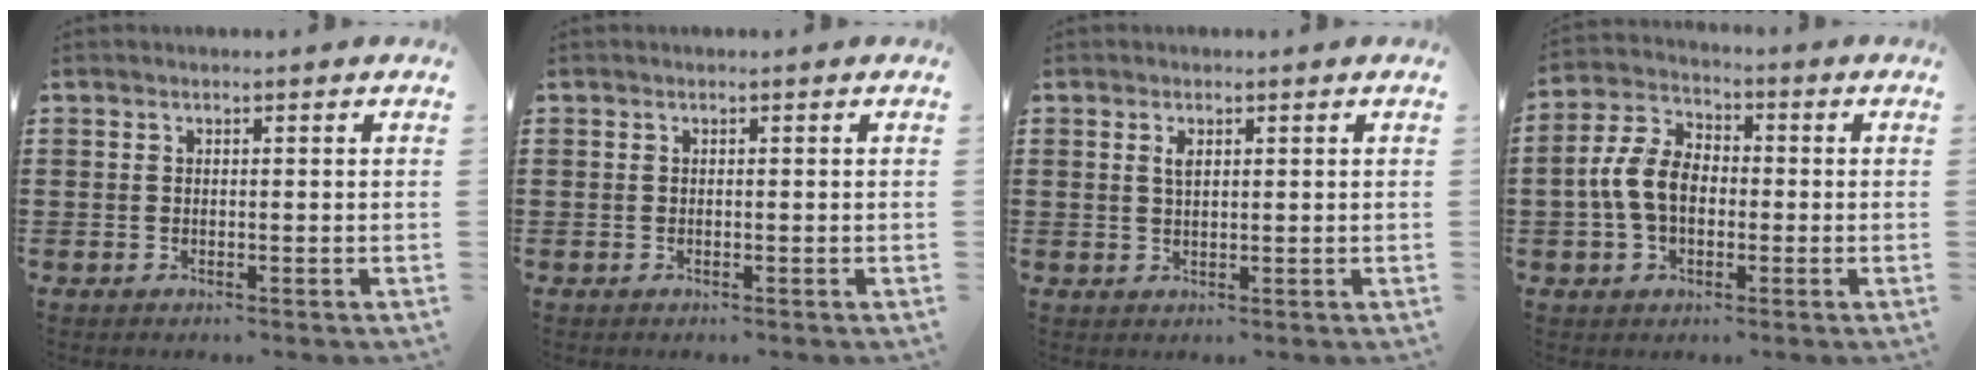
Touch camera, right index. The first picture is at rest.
{"total": 0.0}
{"total": 1.7, "force": [0.7, 0.7, 1.4], "torque": [-0.031, 0.004, 0.011]}
{"total": 7.8, "force": [-0.9, 5.1, 5.8], "torque": [-0.150, 0.001, -0.026]}